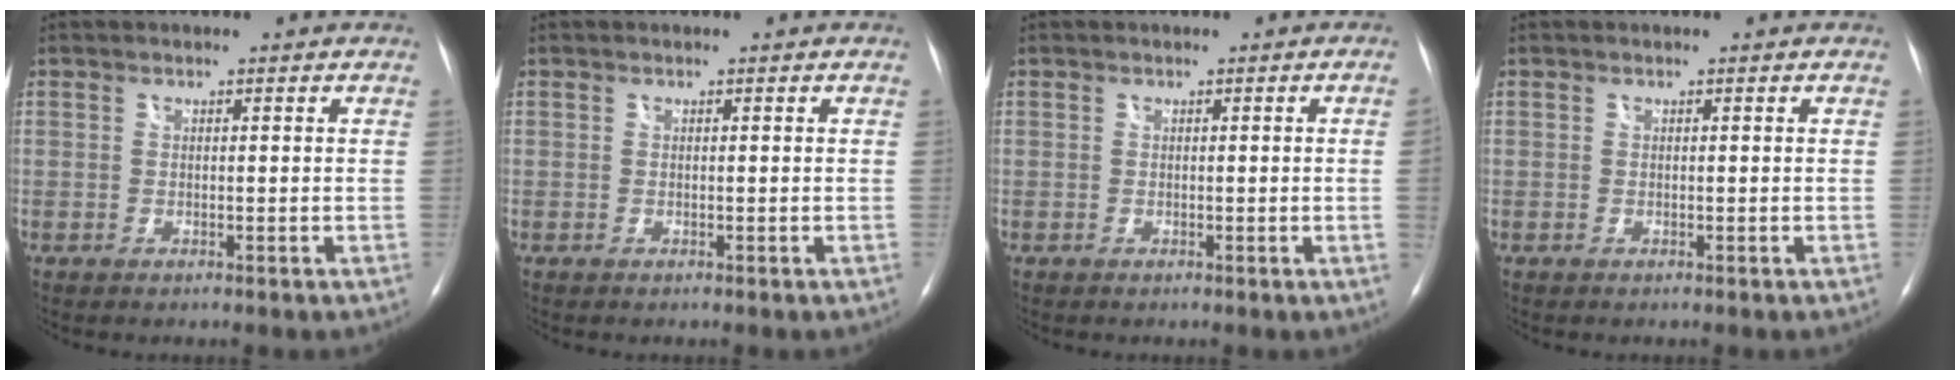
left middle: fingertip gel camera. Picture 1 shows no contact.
{"total": 0.0}
{"total": 1.3, "force": [-0.1, -0.6, 1.2], "torque": [-0.010, -0.001, -0.002]}
{"total": 0.0}